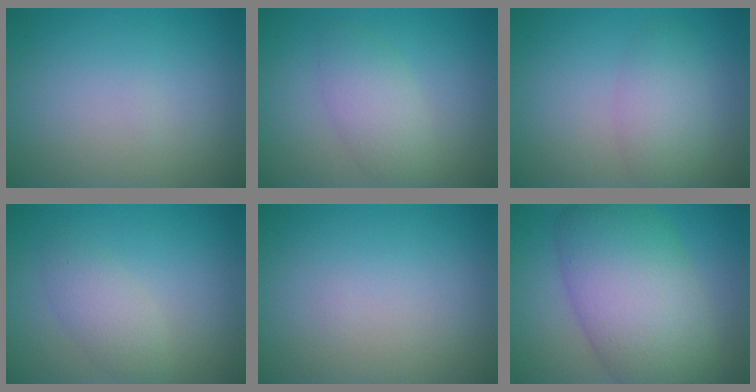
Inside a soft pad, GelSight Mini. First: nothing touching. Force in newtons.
{"total": 2.6, "press": 2.6, "slide": 0.3}
{"total": 2.9, "press": 2.9, "slide": 0.2}
{"total": 2.4, "press": 2.4, "slide": 0.0}
{"total": 0.0}
{"total": 10.7, "press": 10.7, "slide": 0.7}